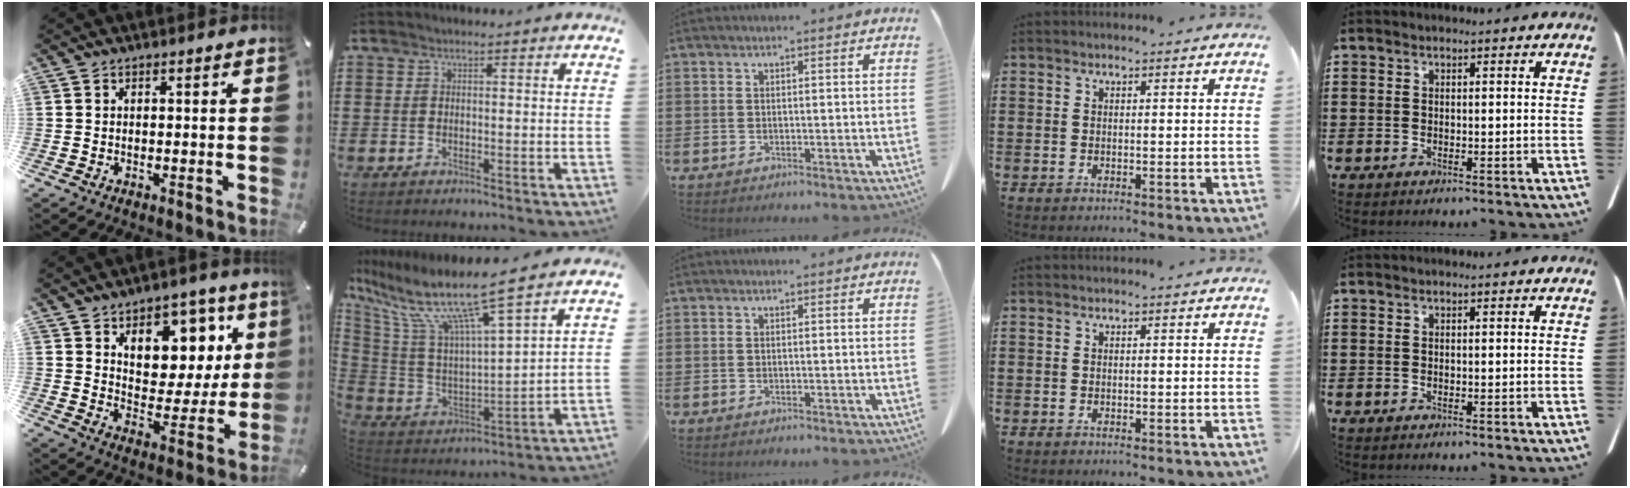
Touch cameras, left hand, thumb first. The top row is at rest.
{"thumb": {"total": 10.4, "force": [5.2, 8.3, 3.4], "torque": [-0.028, -0.059, 0.094]}, "index": {"total": 11.5, "force": [8.2, 0.7, 8.0], "torque": [-0.186, -0.055, 0.131]}}